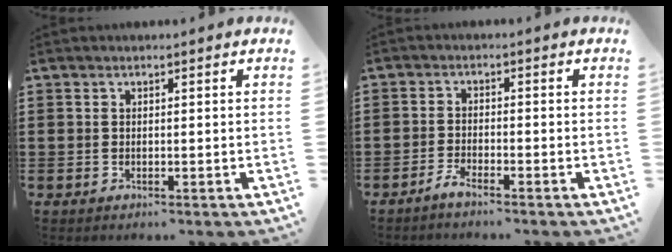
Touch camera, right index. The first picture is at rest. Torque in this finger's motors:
{"motor_torque": [0.27, 0.39, 0.00, 0.00]}